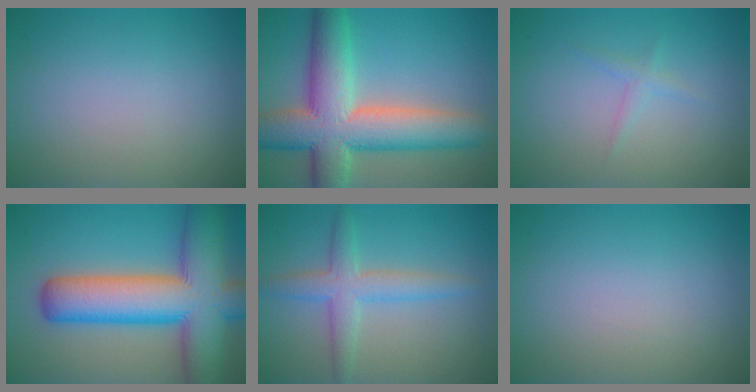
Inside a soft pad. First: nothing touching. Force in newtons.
{"total": 11.4, "press": 11.4, "slide": 0.7}
{"total": 1.0, "press": 1.0, "slide": 0.1}
{"total": 13.3, "press": 13.3, "slide": 0.5}
{"total": 3.6, "press": 3.6, "slide": 0.1}
{"total": 0.0}